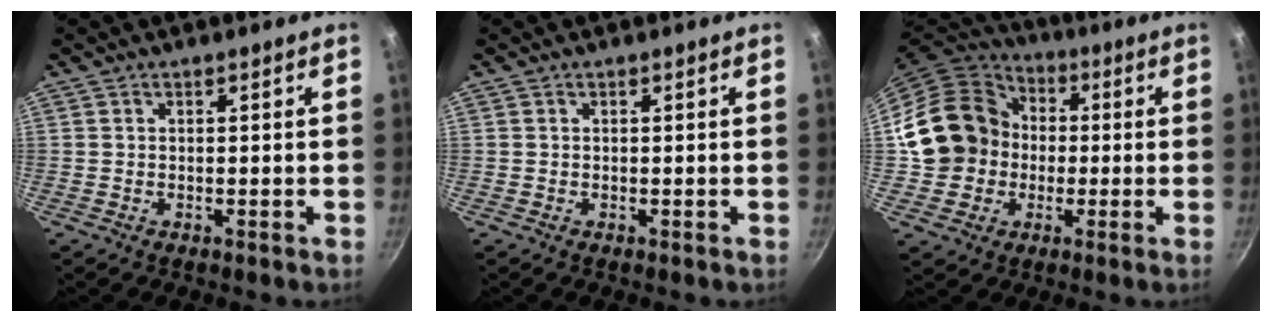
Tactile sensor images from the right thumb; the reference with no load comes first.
{"total": 0.0}
{"total": 16.7, "force": [0.1, 14.9, 7.7], "torque": [-0.116, 0.042, 0.001]}